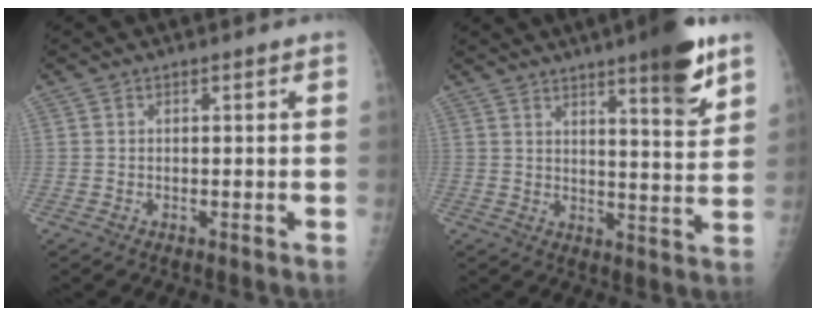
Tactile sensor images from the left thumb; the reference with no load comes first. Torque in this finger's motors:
{"motor_torque": [3.33, 1.68, 1.06, -0.79, 0.26]}